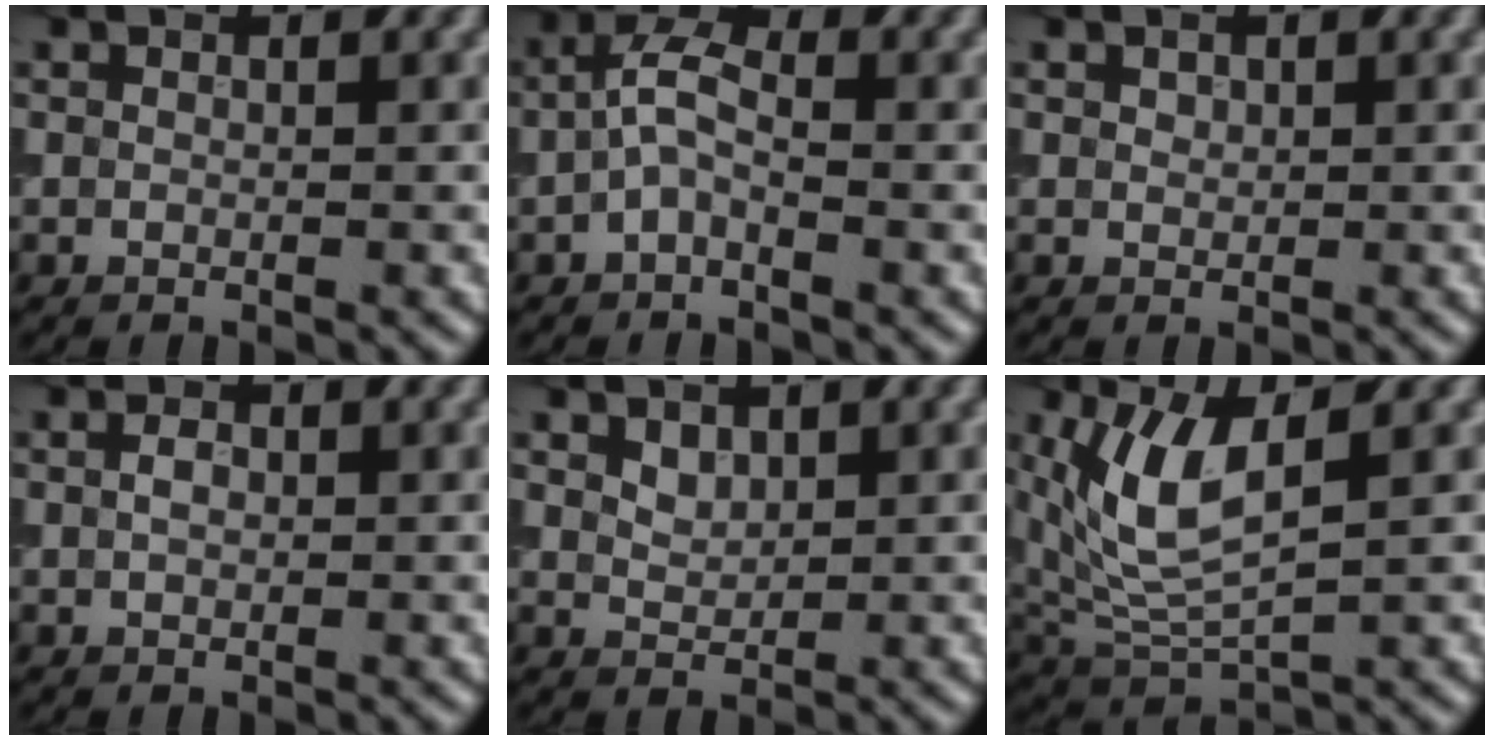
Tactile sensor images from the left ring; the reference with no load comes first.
{"total": 3.2, "force": [-1.1, 1.4, 2.7], "torque": [-0.059, 0.021, -0.022]}
{"total": 0.7, "force": [0.4, 0.5, 0.3], "torque": [-0.008, 0.005, 0.009]}
{"total": 1.1, "force": [-0.1, 0.6, 0.9], "torque": [-0.018, 0.008, 0.001]}
{"total": 1.6, "force": [0.8, 1.0, 0.9], "torque": [-0.018, 0.004, 0.025]}
{"total": 7.0, "force": [1.7, 3.2, 6.0], "torque": [-0.140, 0.004, 0.042]}